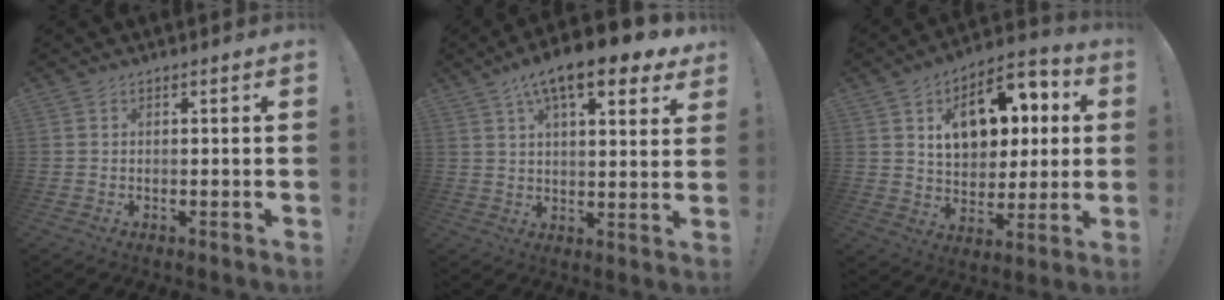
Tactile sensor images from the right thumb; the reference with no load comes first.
{"total": 14.2, "force": [8.5, 4.8, 10.2], "torque": [-0.155, -0.046, 0.139]}
{"total": 16.4, "force": [5.6, 10.9, 10.9], "torque": [-0.151, -0.020, 0.101]}